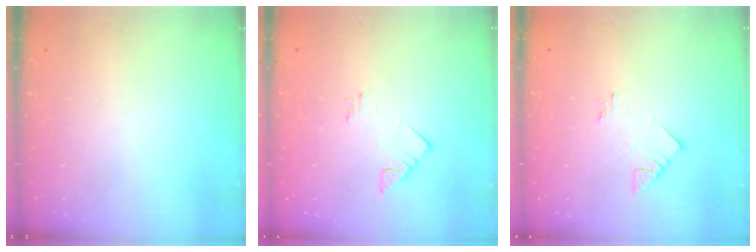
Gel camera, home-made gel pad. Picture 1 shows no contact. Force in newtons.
{"total": 2.7, "press": 2.7, "slide": 0.2}
{"total": 2.7, "press": 2.7, "slide": 0.2}